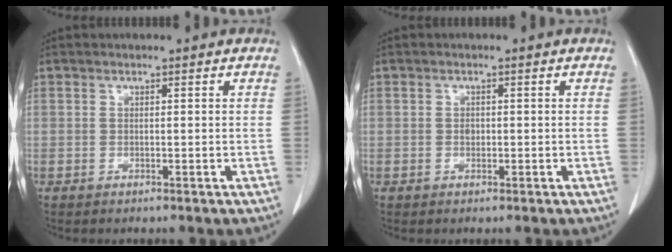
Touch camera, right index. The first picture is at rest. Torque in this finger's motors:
{"motor_torque": [0.12, -0.09, 0.08, 0.03]}